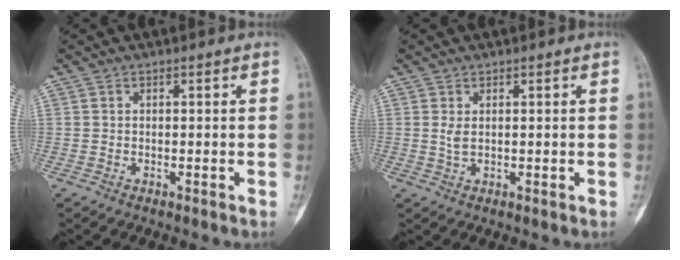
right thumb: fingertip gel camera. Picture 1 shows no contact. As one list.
[{"total": 1.6, "force": [0.5, 0.6, 1.5], "torque": [-0.031, 0.000, 0.015]}]